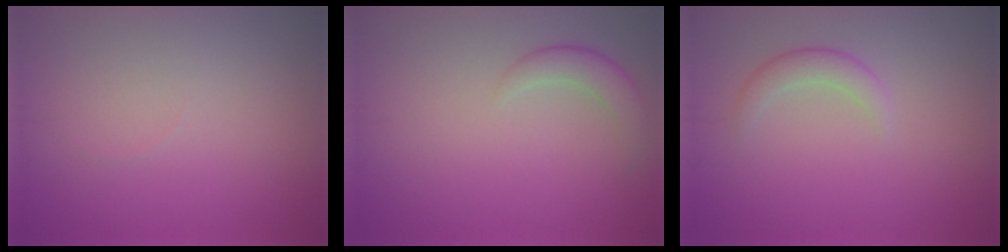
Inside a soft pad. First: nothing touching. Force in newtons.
{"total": 2.2, "press": 2.2, "slide": 0.1}
{"total": 1.7, "press": 1.7, "slide": 0.1}